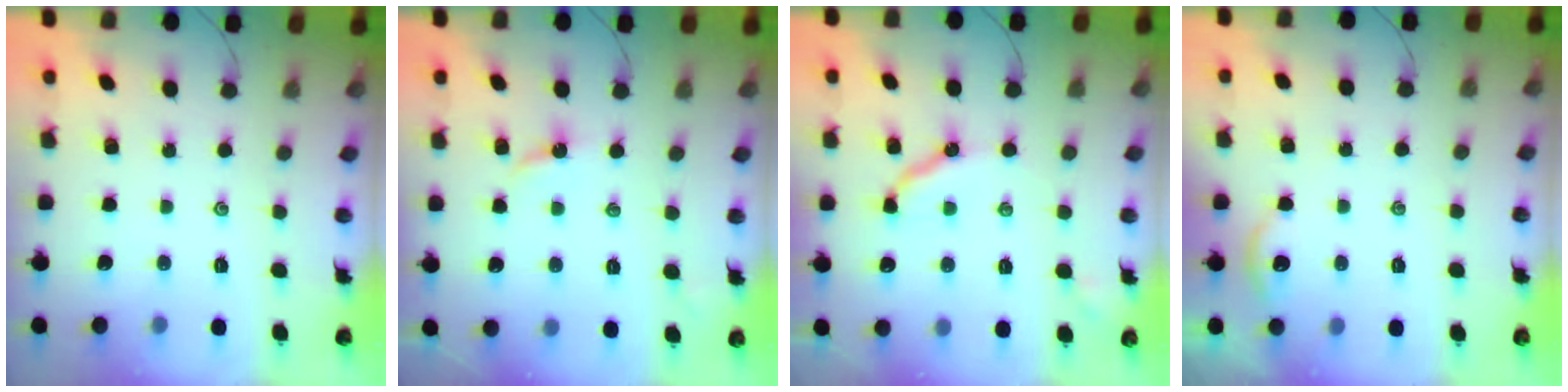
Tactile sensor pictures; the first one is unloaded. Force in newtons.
{"total": 2.6, "press": 2.6, "slide": 0.3}
{"total": 9.4, "press": 9.3, "slide": 1.0}
{"total": 1.9, "press": 1.9, "slide": 0.2}